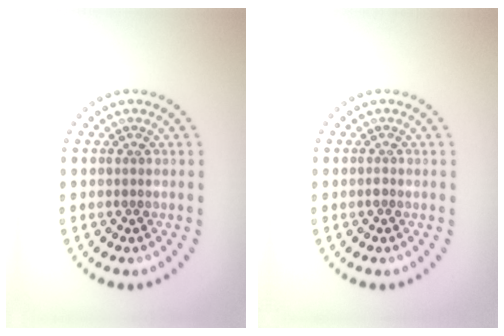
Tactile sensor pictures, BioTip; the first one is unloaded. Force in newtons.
{"total": 0.5, "press": 0.3, "slide": 0.4}